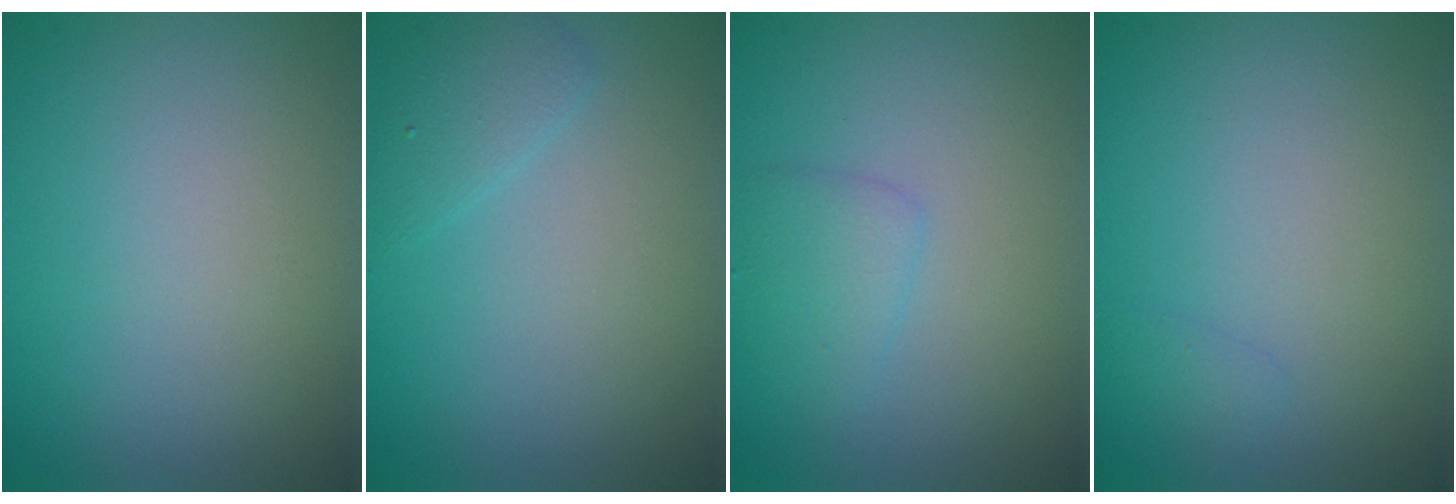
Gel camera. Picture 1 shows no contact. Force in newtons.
{"total": 1.5, "press": 1.5, "slide": 0.1}
{"total": 1.8, "press": 1.8, "slide": 0.0}
{"total": 0.6, "press": 0.6, "slide": 0.0}